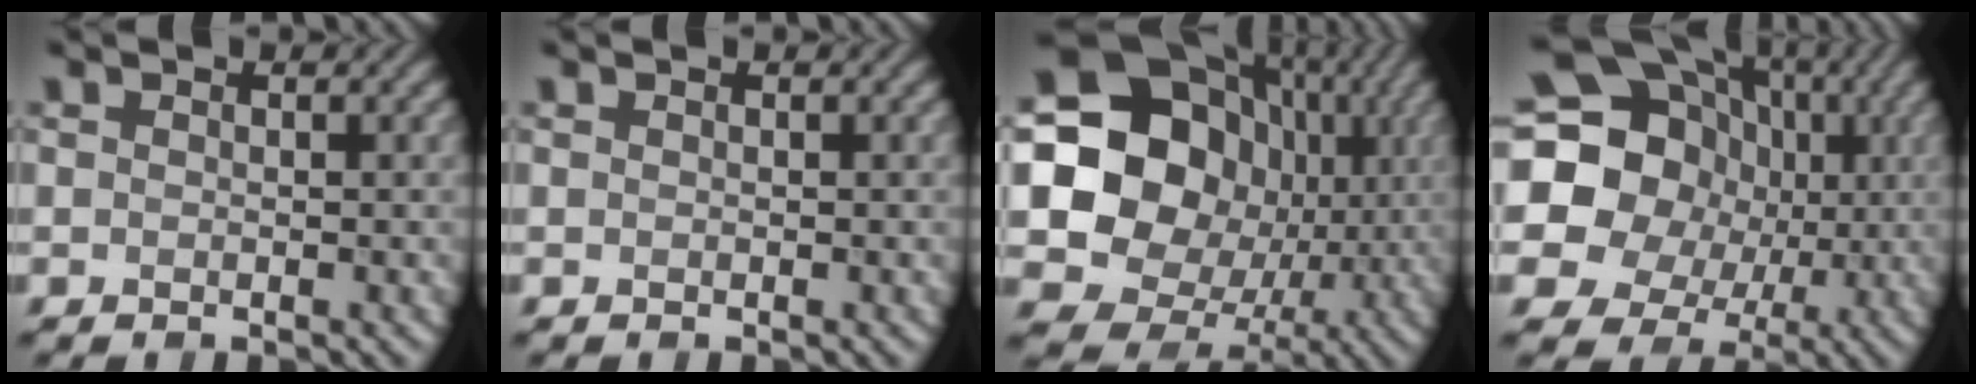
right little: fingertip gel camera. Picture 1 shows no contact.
{"total": 0.0}
{"total": 16.1, "force": [0.7, 14.1, 7.7], "torque": [-0.145, -0.002, -0.008]}
{"total": 21.9, "force": [2.6, 19.9, 8.8], "torque": [-0.170, 0.020, -0.010]}